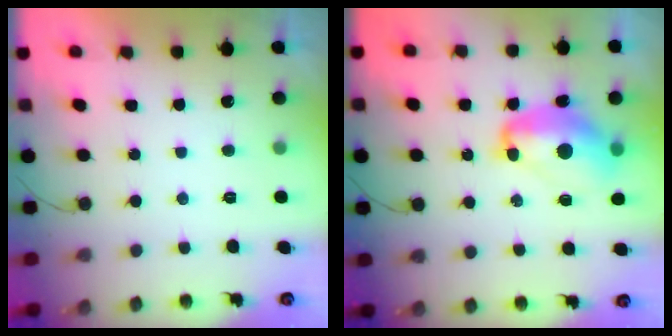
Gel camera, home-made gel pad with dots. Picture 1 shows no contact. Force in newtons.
{"total": 13.9, "press": 13.8, "slide": 1.4}